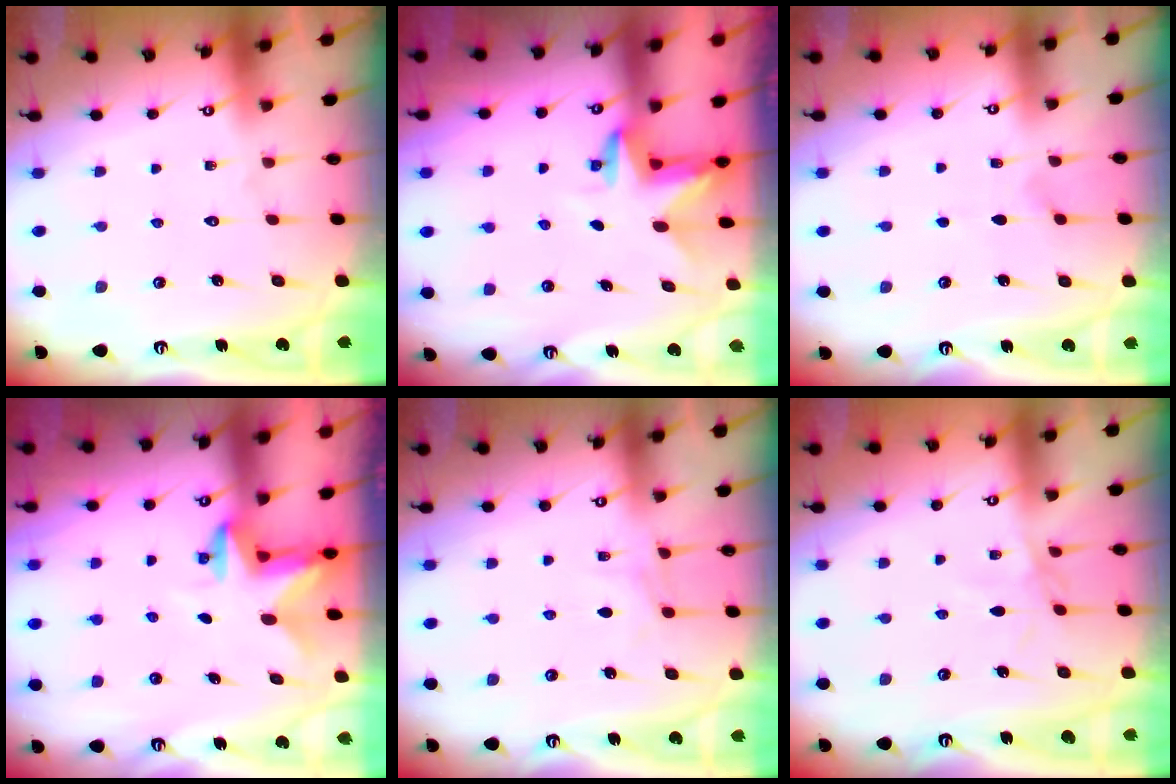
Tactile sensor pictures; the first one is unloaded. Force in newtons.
{"total": 3.2, "press": 3.2, "slide": 0.1}
{"total": 3.0, "press": 2.5, "slide": 1.7}
{"total": 2.8, "press": 2.8, "slide": 0.6}
{"total": 5.4, "press": 5.4, "slide": 0.5}
{"total": 2.0, "press": 2.0, "slide": 0.4}